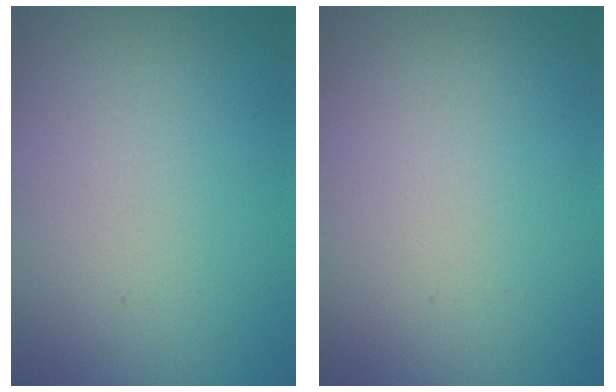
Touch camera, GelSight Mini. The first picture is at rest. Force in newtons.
{"total": 0.0}